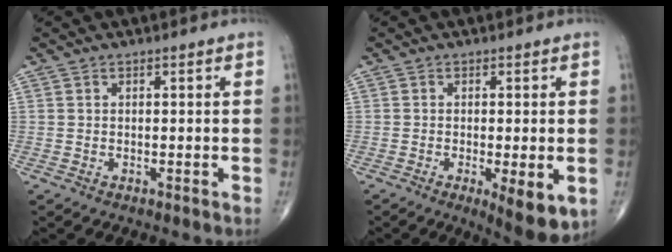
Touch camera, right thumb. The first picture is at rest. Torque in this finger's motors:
{"motor_torque": [-0.06, 0.40, 0.41, 0.24, 0.12]}